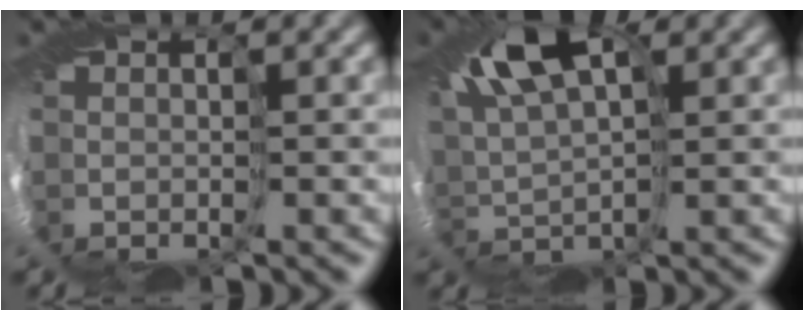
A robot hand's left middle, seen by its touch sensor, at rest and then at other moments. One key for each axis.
{"total": 6.6, "fx": 3.0, "fy": 3.1, "fz": 5.1, "tx": -0.103, "ty": 0.019, "tz": 0.041}